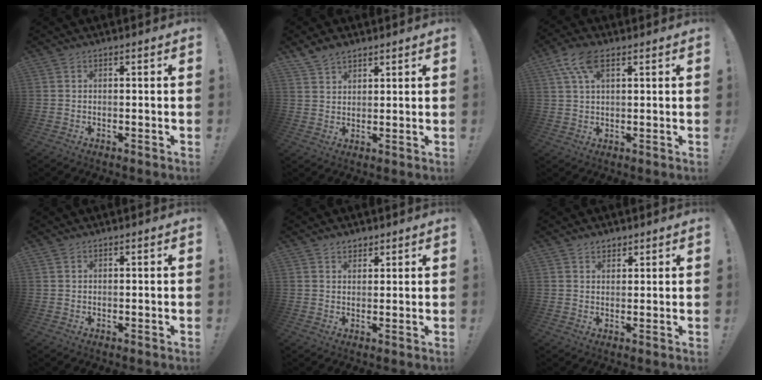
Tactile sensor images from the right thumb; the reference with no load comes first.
{"total": 5.0, "force": [4.1, 2.5, 1.5], "torque": [-0.031, -0.022, 0.079]}
{"total": 8.1, "force": [3.9, 3.8, 6.0], "torque": [-0.107, -0.001, 0.075]}
{"total": 0.8, "force": [0.6, 0.4, 0.2], "torque": [0.003, -0.004, 0.011]}
{"total": 2.9, "force": [2.3, 1.6, 0.4], "torque": [0.003, -0.015, 0.041]}
{"total": 2.6, "force": [2.1, 1.6, 0.5], "torque": [-0.006, -0.009, 0.037]}